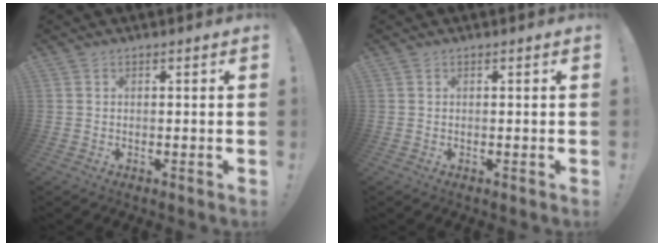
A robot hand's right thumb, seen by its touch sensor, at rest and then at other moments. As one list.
[{"total": 0.0}]